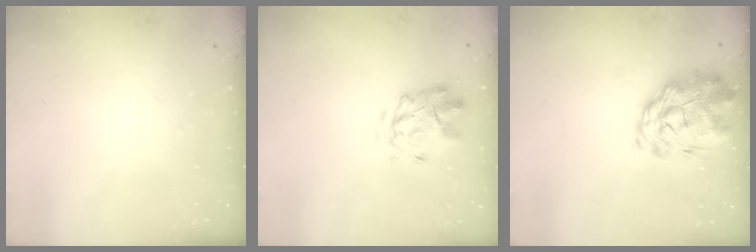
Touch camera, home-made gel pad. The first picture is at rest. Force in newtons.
{"total": 2.9, "press": 2.5, "slide": 1.5}
{"total": 3.2, "press": 2.6, "slide": 1.9}